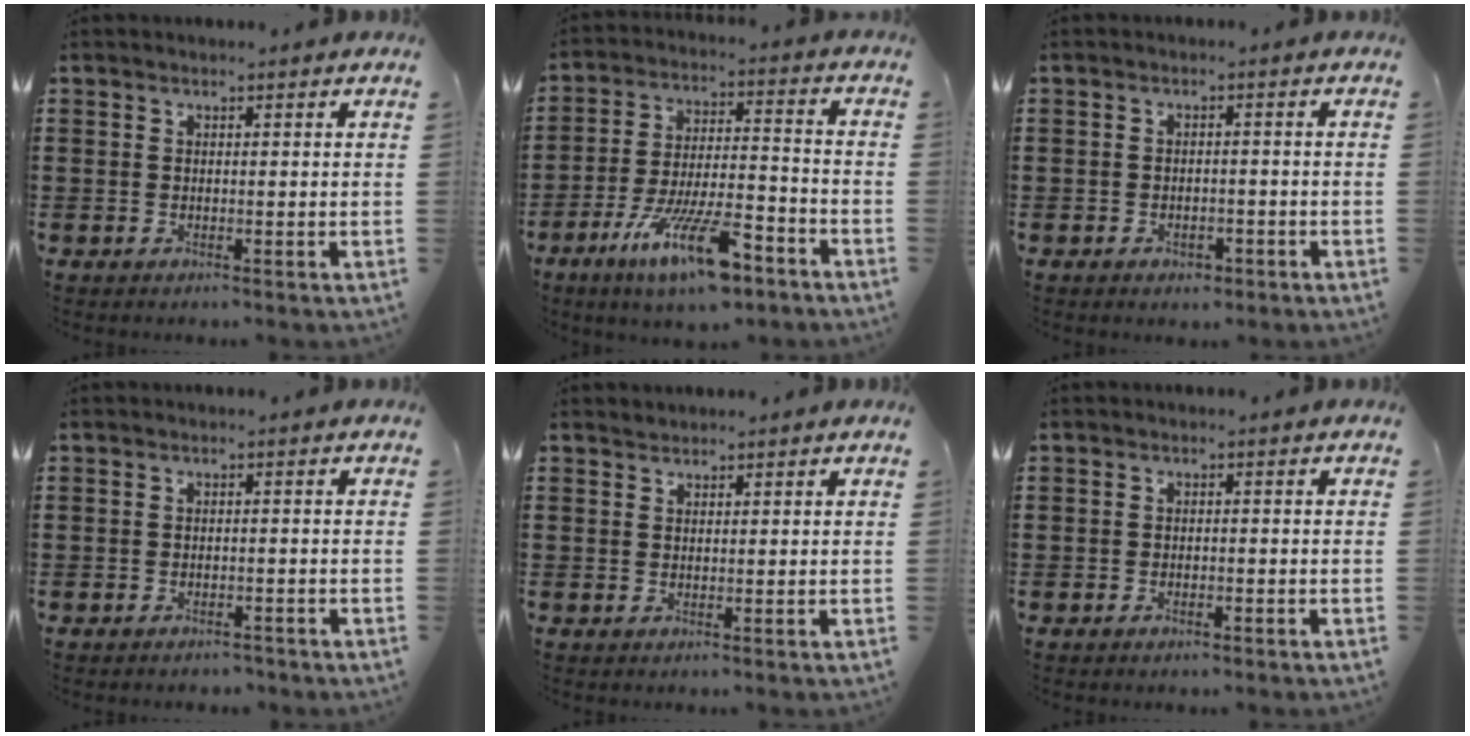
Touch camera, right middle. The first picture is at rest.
{"total": 13.1, "force": [-8.1, 3.2, 9.8], "torque": [-0.190, 0.014, -0.151]}
{"total": 1.5, "force": [-1.2, 0.8, 0.3], "torque": [-0.010, -0.002, -0.026]}
{"total": 0.9, "force": [-0.9, 0.2, 0.2], "torque": [-0.006, -0.001, -0.018]}
{"total": 0.8, "force": [0.8, 0.1, -0.3], "torque": [0.003, -0.001, 0.015]}
{"total": 0.9, "force": [-0.7, 0.4, 0.3], "torque": [-0.008, -0.001, -0.015]}